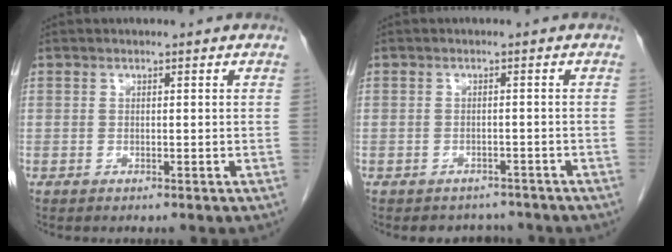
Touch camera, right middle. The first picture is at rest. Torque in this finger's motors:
{"motor_torque": [0.01, 0.00, 0.00, 0.01]}